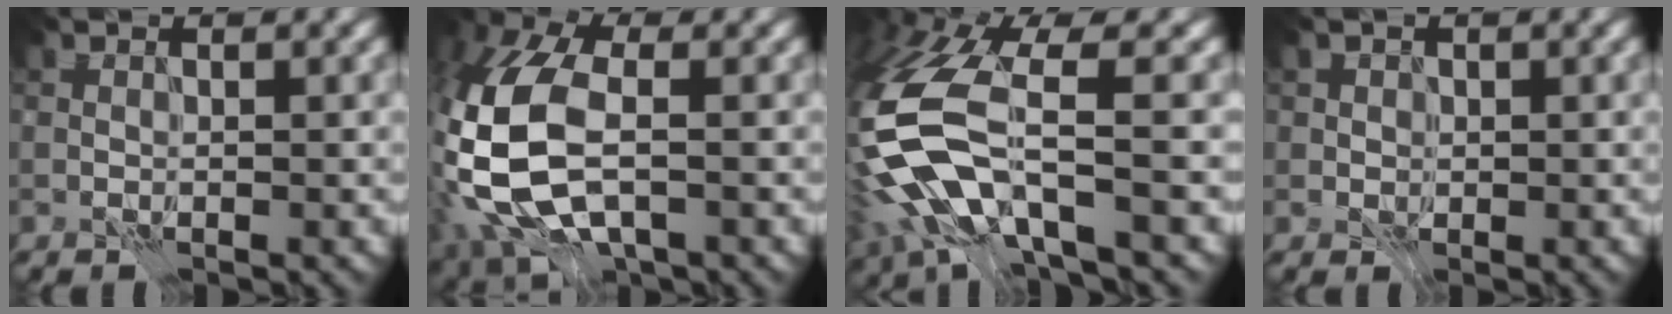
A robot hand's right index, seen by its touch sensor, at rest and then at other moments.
{"total": 14.2, "force": [-1.7, 8.8, 10.9], "torque": [-0.263, -0.027, -0.021]}
{"total": 10.7, "force": [-3.4, 4.6, 9.1], "torque": [-0.220, -0.015, -0.074]}
{"total": 1.2, "force": [0.3, 1.2, 0.1], "torque": [0.000, -0.004, 0.008]}